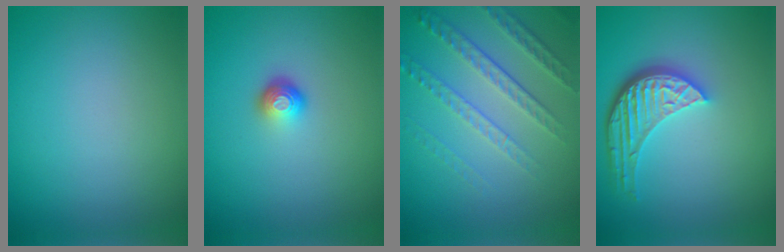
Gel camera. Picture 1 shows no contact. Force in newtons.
{"total": 1.8, "press": 1.1, "slide": 1.4}
{"total": 4.9, "press": 3.4, "slide": 3.6}
{"total": 5.2, "press": 3.9, "slide": 3.5}